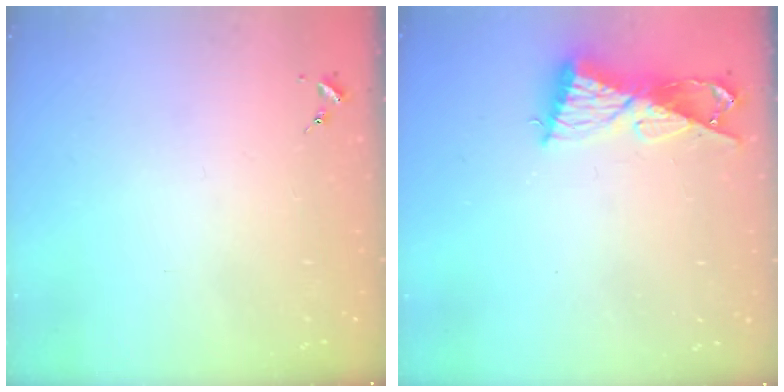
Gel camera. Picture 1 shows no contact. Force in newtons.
{"total": 9.2, "press": 9.1, "slide": 0.8}